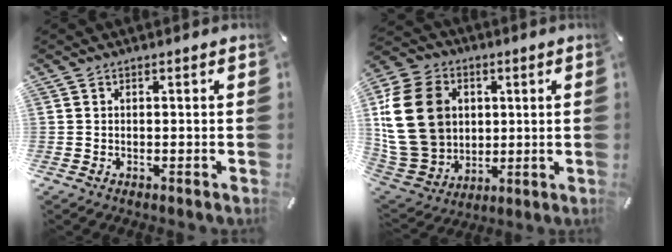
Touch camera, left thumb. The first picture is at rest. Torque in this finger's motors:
{"motor_torque": [1.77, 3.23, 1.57, -1.20, 0.81]}